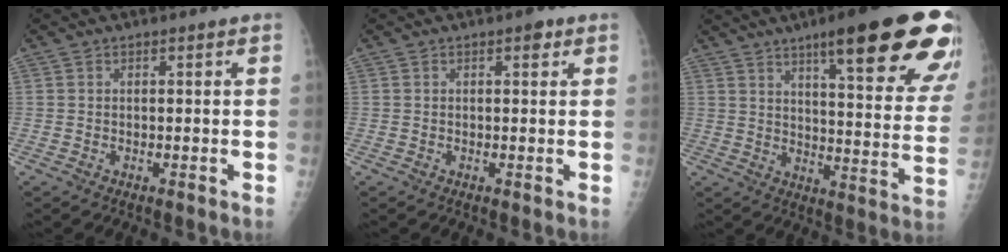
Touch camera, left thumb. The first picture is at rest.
{"total": 1.6, "force": [0.8, 0.8, 1.1], "torque": [-0.008, 0.001, 0.008]}
{"total": 26.2, "force": [15.4, 5.1, 20.6], "torque": [-0.229, -0.050, 0.207]}